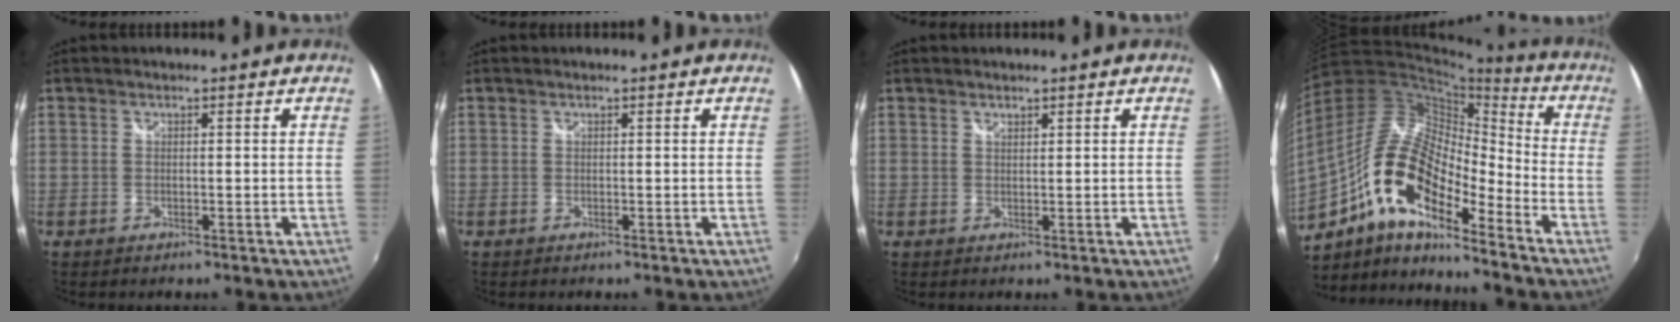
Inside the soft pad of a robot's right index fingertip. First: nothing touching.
{"total": 0.0}
{"total": 0.8, "force": [0.7, 0.2, 0.1], "torque": [-0.001, 0.000, 0.013]}
{"total": 18.9, "force": [-9.8, 6.9, 14.7], "torque": [-0.265, -0.001, -0.200]}